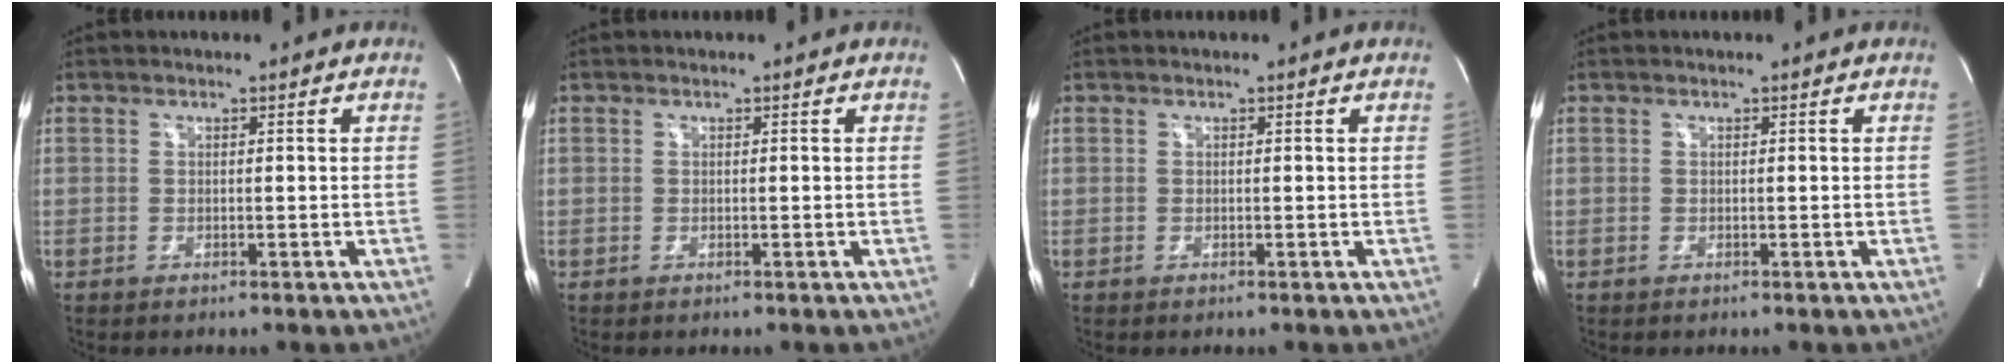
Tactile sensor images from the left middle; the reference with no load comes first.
{"total": 0.0}
{"total": 0.0}
{"total": 0.0}